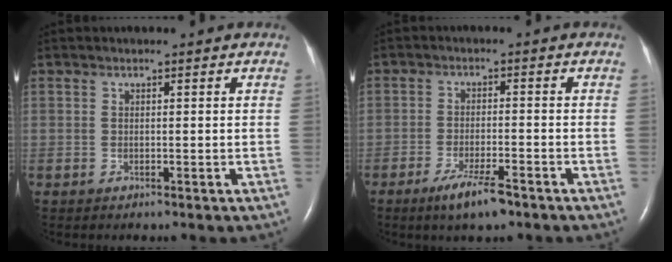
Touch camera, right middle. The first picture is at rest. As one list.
[{"total": 5.7, "force": [-3.9, 0.7, 4.1], "torque": [-0.087, -0.011, -0.066]}]